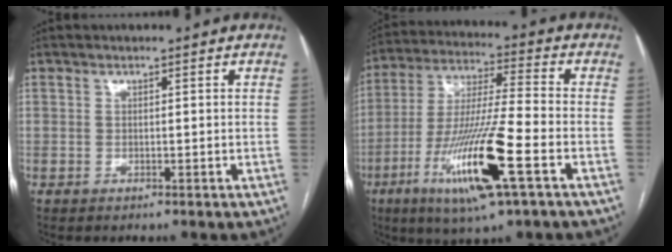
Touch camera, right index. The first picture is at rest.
{"total": 17.2, "force": [-6.9, 0.8, 15.7], "torque": [-0.318, -0.025, -0.127]}